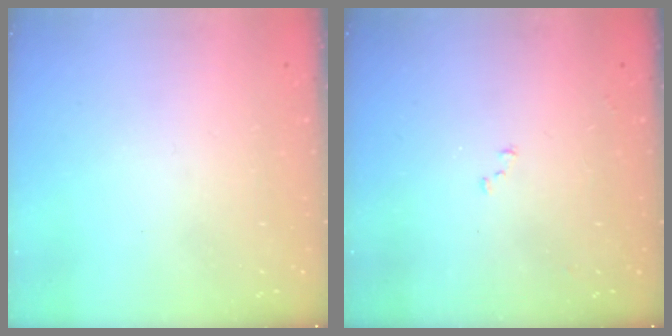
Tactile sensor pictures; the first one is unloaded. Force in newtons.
{"total": 9.2, "press": 9.2, "slide": 0.8}